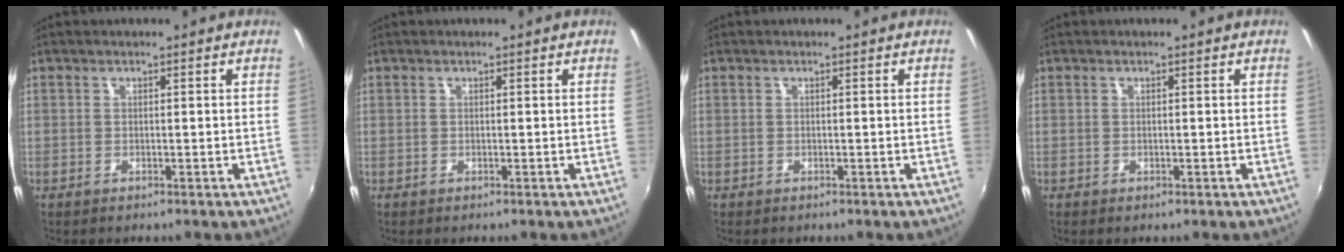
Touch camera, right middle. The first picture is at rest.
{"total": 0.0}
{"total": 0.0}
{"total": 0.0}